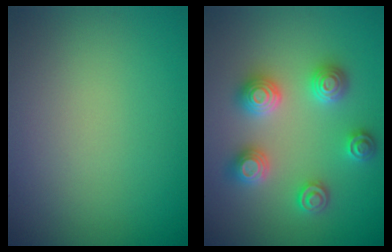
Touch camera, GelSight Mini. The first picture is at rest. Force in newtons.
{"total": 4.8, "press": 4.8, "slide": 0.6}